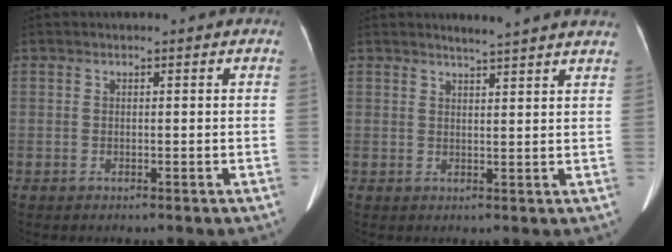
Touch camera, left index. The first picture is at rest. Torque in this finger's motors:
{"motor_torque": [0.27, -0.49, 0.01, 0.03]}